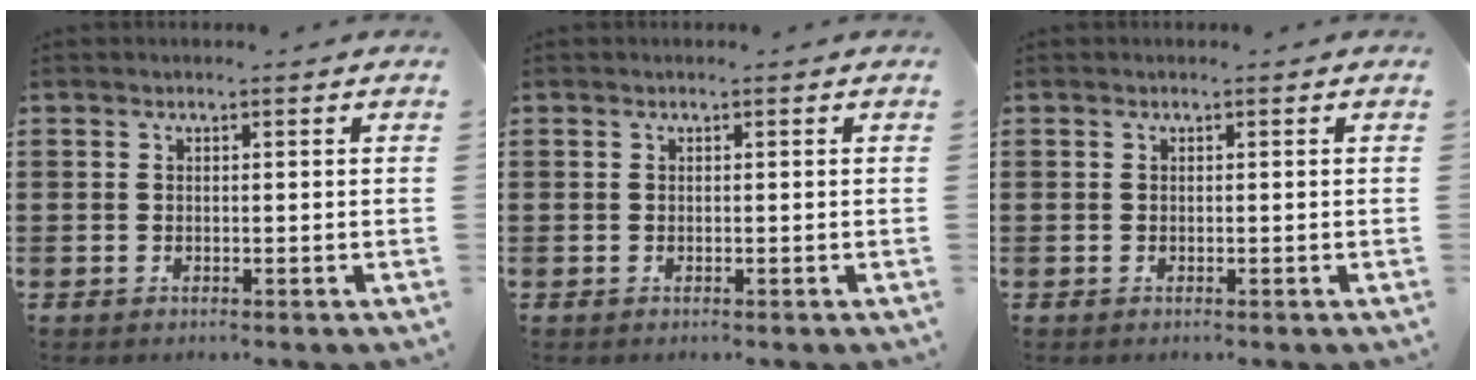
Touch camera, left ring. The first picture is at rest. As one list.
[{"total": 0.0}, {"total": 0.0}]